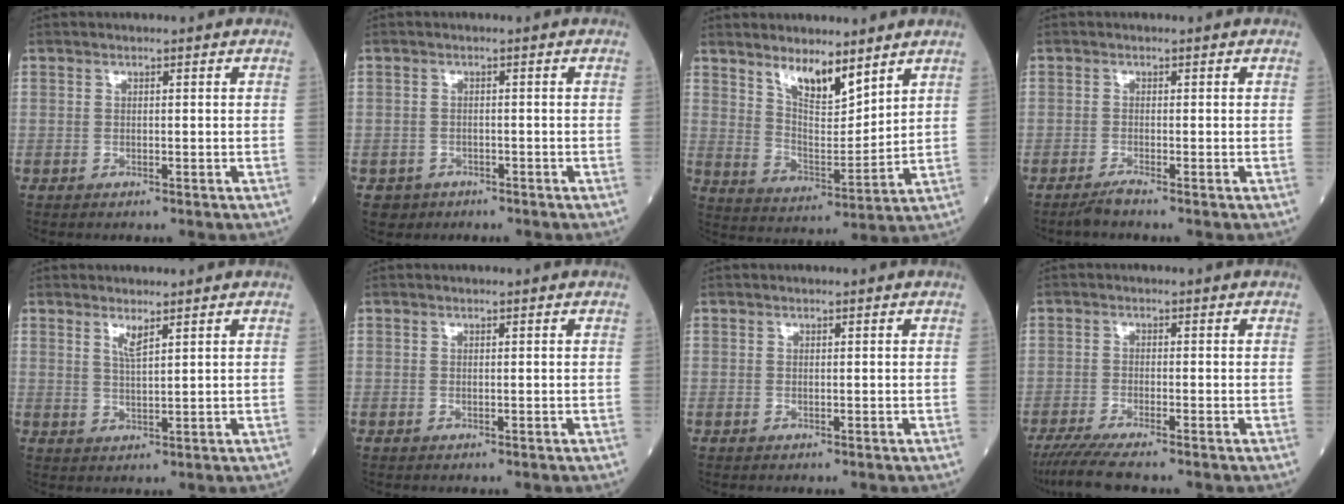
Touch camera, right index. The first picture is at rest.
{"total": 2.3, "force": [-1.3, 1.9, -0.2], "torque": [-0.001, 0.010, -0.018]}
{"total": 8.1, "force": [6.1, 2.2, 4.9], "torque": [-0.090, -0.013, 0.116]}
{"total": 1.4, "force": [-1.2, -0.4, 0.5], "torque": [-0.016, -0.003, -0.028]}
{"total": 2.2, "force": [1.5, 0.0, 1.7], "torque": [-0.037, -0.007, 0.031]}
{"total": 0.0}
{"total": 0.0}
{"total": 5.2, "force": [-4.3, -0.4, 3.0], "torque": [-0.053, -0.015, -0.078]}